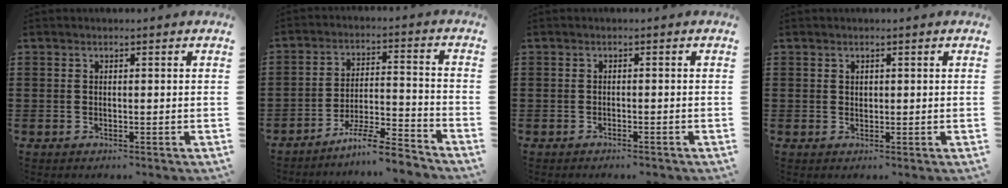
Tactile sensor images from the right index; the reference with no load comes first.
{"total": 7.3, "force": [-6.7, 0.2, 3.0], "torque": [-0.057, 0.003, -0.128]}
{"total": 0.9, "force": [-0.8, -0.1, 0.2], "torque": [-0.005, -0.002, -0.017]}
{"total": 0.7, "force": [0.4, 0.6, 0.2], "torque": [-0.006, 0.002, 0.008]}